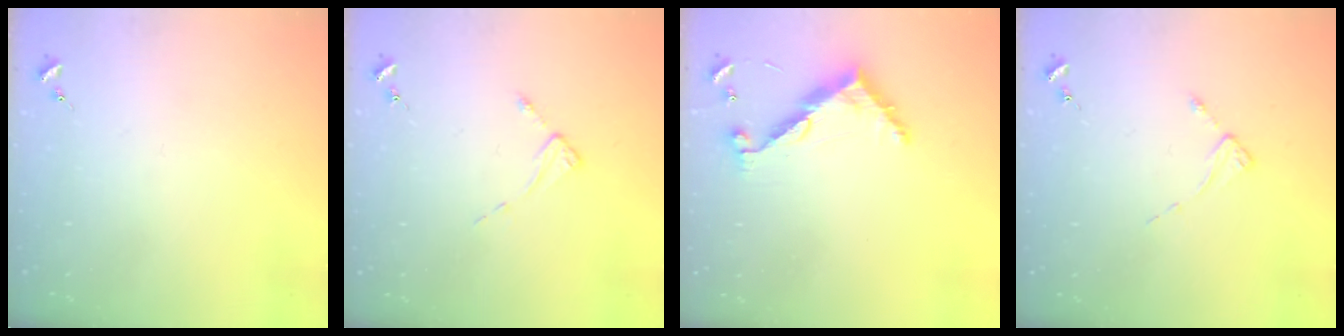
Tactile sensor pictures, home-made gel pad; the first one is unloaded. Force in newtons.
{"total": 2.6, "press": 2.6, "slide": 0.4}
{"total": 9.0, "press": 9.0, "slide": 0.5}
{"total": 2.1, "press": 2.0, "slide": 0.4}